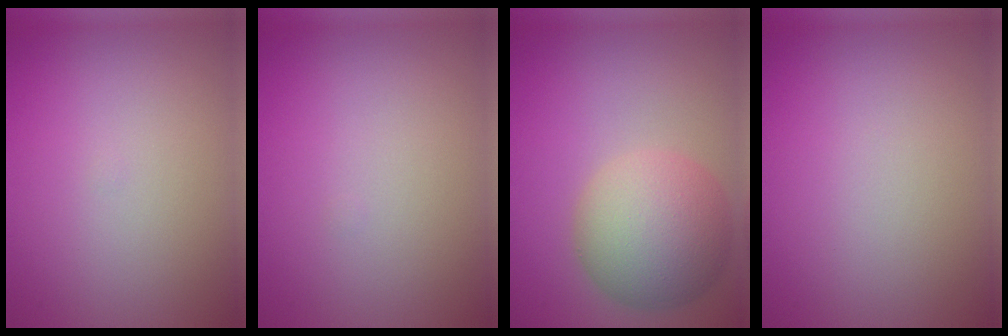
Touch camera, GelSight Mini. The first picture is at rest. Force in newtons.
{"total": 0.0}
{"total": 7.3, "press": 7.3, "slide": 0.7}
{"total": 0.0}